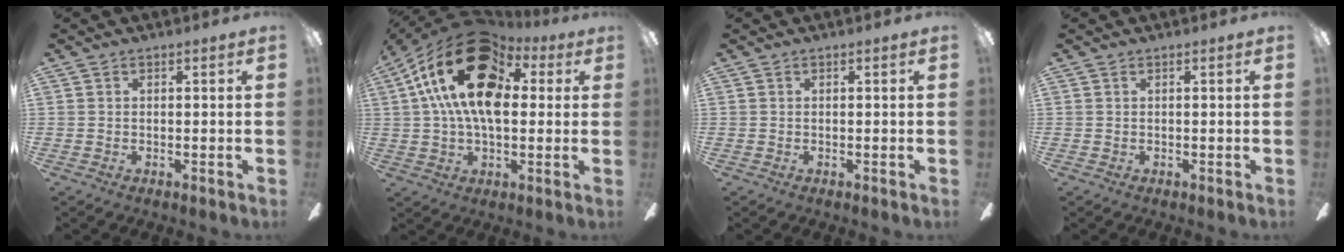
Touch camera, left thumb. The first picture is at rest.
{"total": 22.6, "force": [7.2, 13.3, 16.8], "torque": [-0.302, -0.012, 0.119]}
{"total": 0.0}
{"total": 0.0}